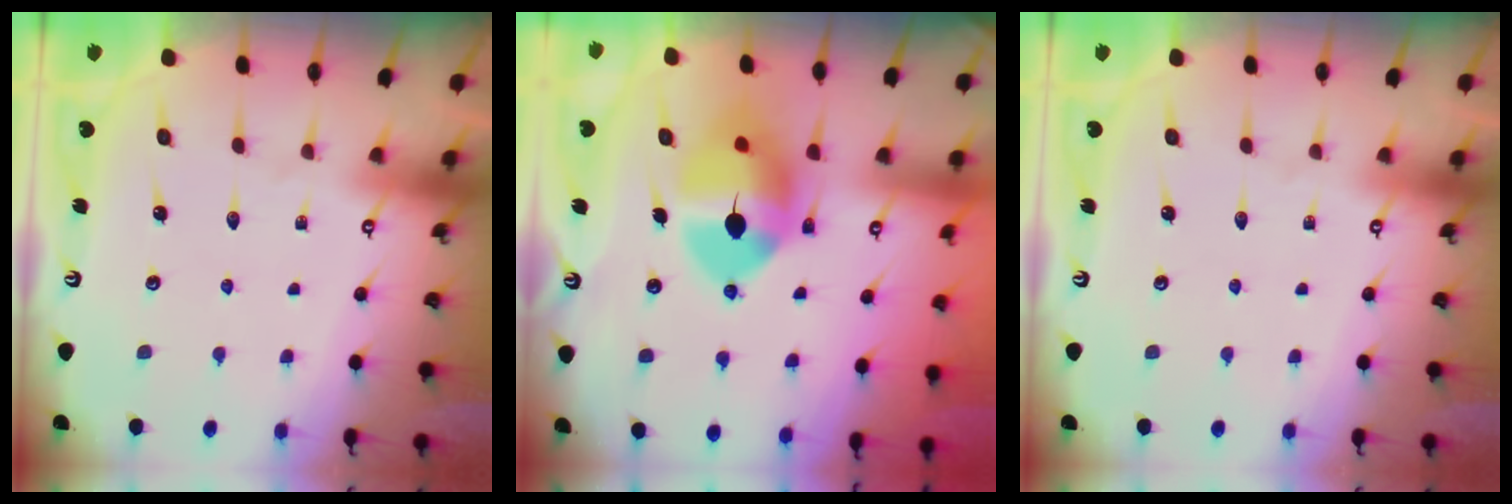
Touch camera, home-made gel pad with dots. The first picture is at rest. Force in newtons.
{"total": 14.0, "press": 13.8, "slide": 2.4}
{"total": 0.0}